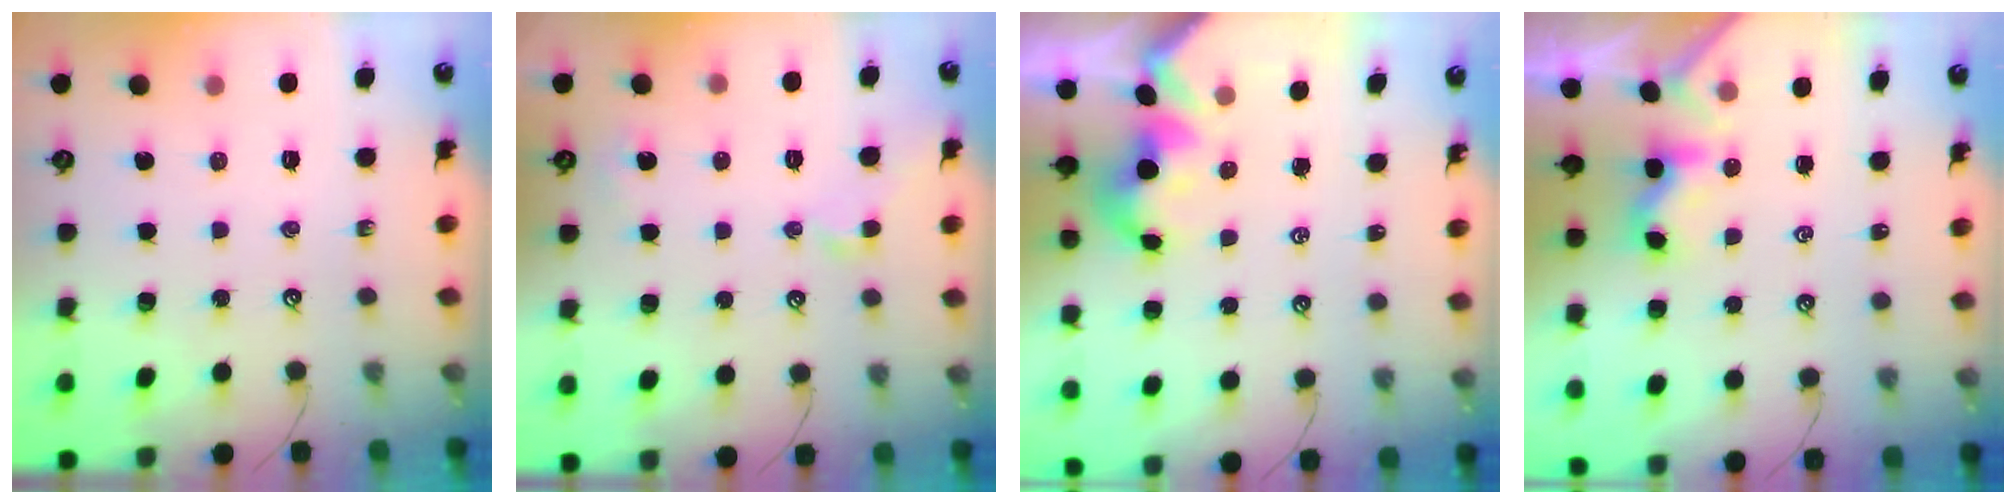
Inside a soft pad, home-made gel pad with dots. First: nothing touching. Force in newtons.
{"total": 1.7, "press": 1.6, "slide": 0.6}
{"total": 2.2, "press": 2.2, "slide": 0.1}
{"total": 1.7, "press": 1.6, "slide": 0.5}